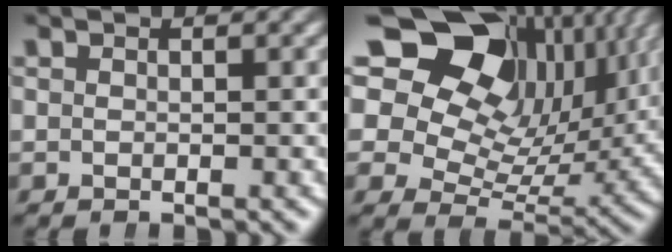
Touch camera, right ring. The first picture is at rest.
{"total": 22.7, "force": [4.8, 15.9, 15.5], "torque": [-0.247, 0.004, 0.065]}